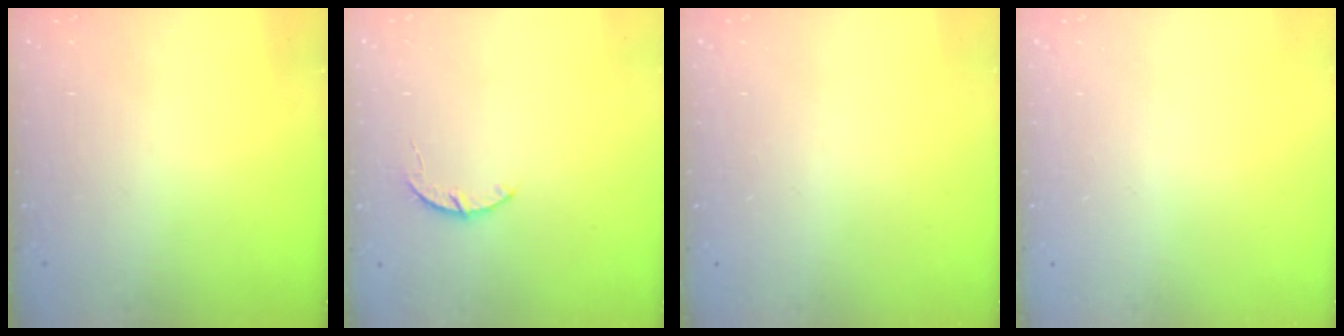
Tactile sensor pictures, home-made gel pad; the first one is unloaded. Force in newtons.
{"total": 3.2, "press": 3.2, "slide": 0.4}
{"total": 0.0}
{"total": 0.0}